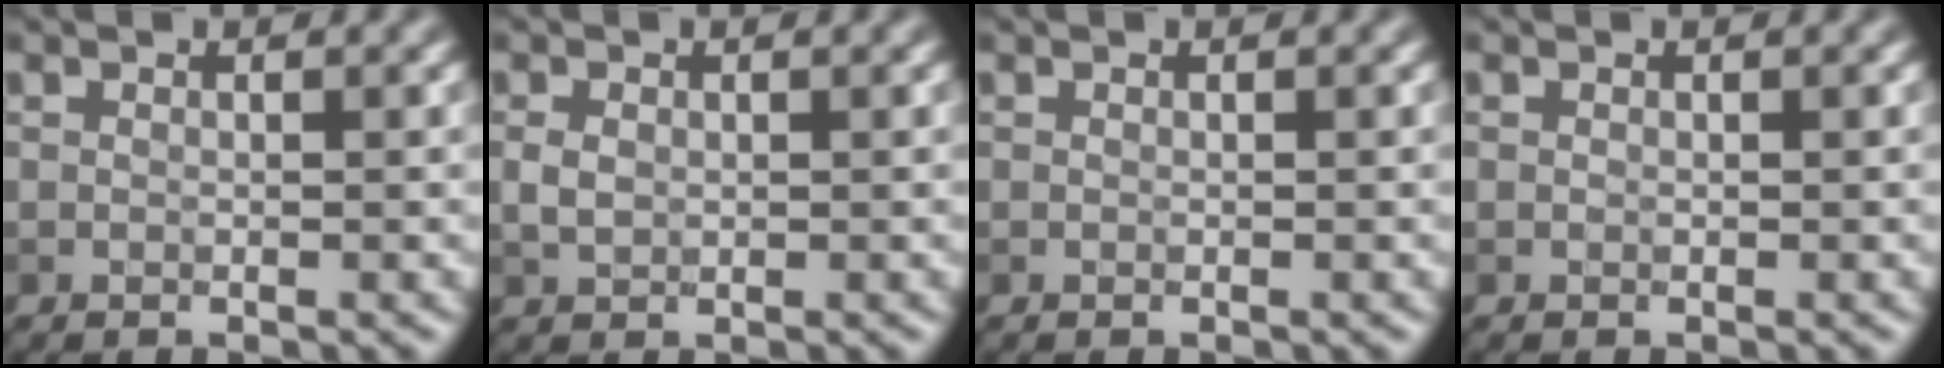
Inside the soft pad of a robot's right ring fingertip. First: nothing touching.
{"total": 1.3, "force": [0.1, 1.0, 0.8], "torque": [-0.019, 0.000, 0.002]}
{"total": 0.0}
{"total": 0.0}